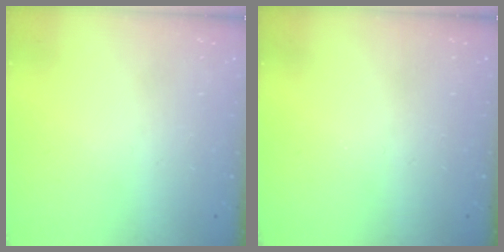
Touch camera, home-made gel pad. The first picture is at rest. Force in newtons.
{"total": 0.0}